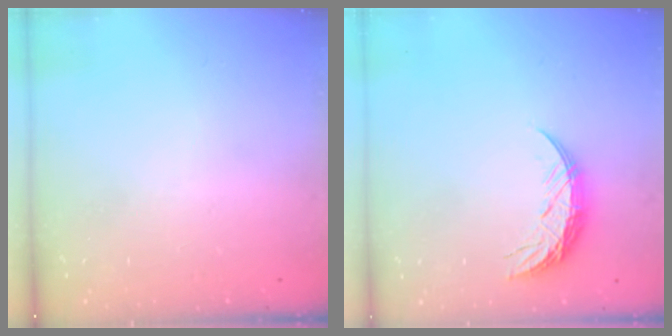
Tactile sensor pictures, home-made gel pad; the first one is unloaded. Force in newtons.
{"total": 8.2, "press": 8.2, "slide": 0.8}